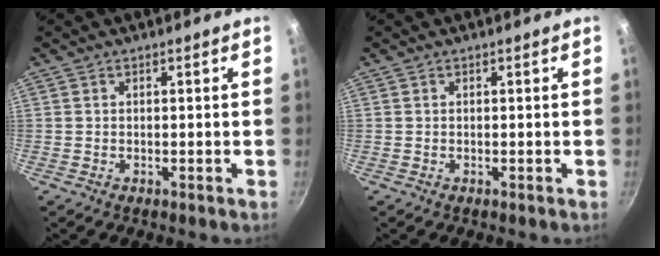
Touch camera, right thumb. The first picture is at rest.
{"total": 0.0}